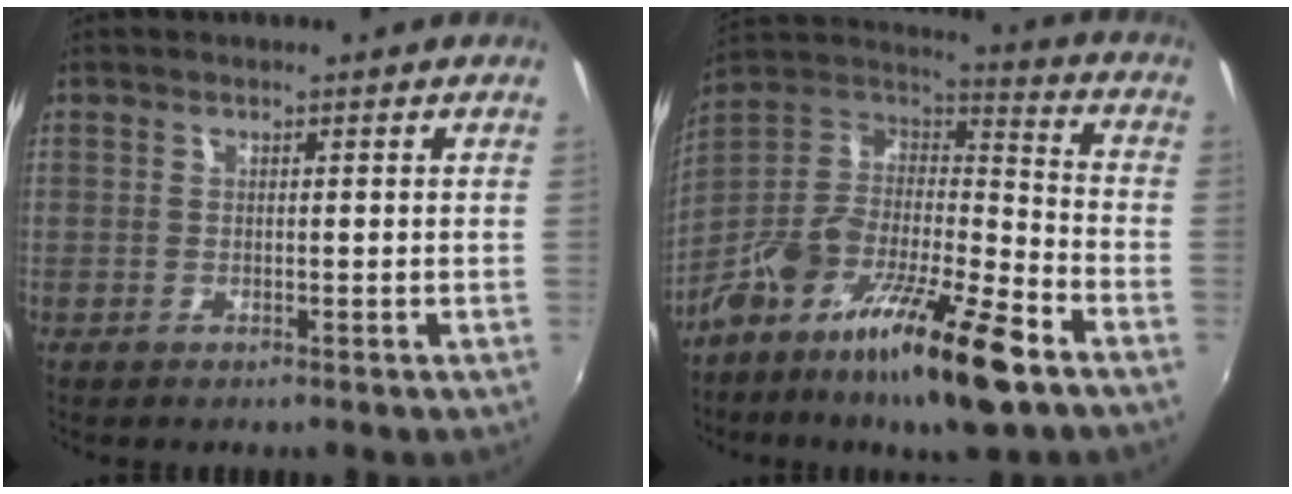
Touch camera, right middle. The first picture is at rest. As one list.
[{"total": 21.3, "force": [-12.8, 5.5, 16.1], "torque": [-0.289, -0.014, -0.233]}]